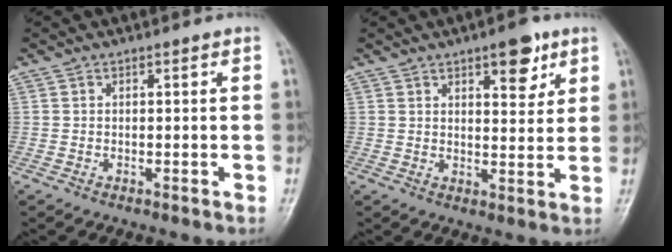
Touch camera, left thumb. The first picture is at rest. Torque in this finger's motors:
{"motor_torque": [-0.21, 0.22, -0.09, -0.14, 0.08]}